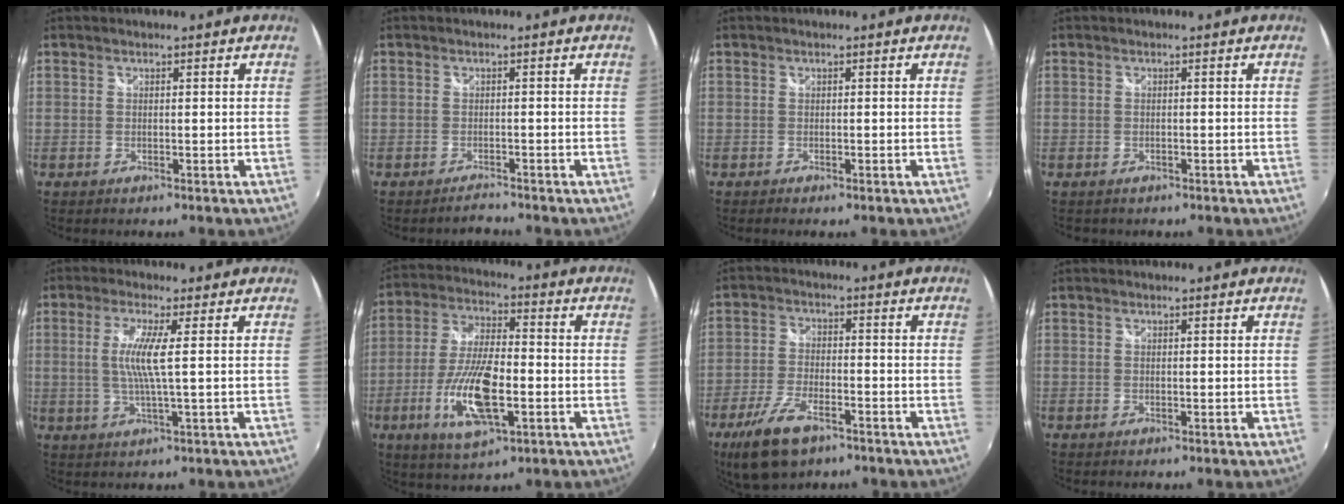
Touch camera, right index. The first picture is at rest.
{"total": 1.6, "force": [-1.5, 0.4, -0.1], "torque": [-0.003, 0.001, -0.028]}
{"total": 0.6, "force": [-0.4, 0.3, 0.2], "torque": [-0.007, -0.004, -0.010]}
{"total": 0.9, "force": [-0.5, 0.8, 0.2], "torque": [-0.007, -0.001, -0.004]}
{"total": 5.8, "force": [0.6, -0.5, 5.8], "torque": [-0.121, -0.006, 0.012]}
{"total": 14.2, "force": [-4.6, 4.8, 12.5], "torque": [-0.260, -0.011, -0.085]}
{"total": 10.7, "force": [-6.7, 4.5, 6.9], "torque": [-0.165, -0.018, -0.125]}
{"total": 0.0}